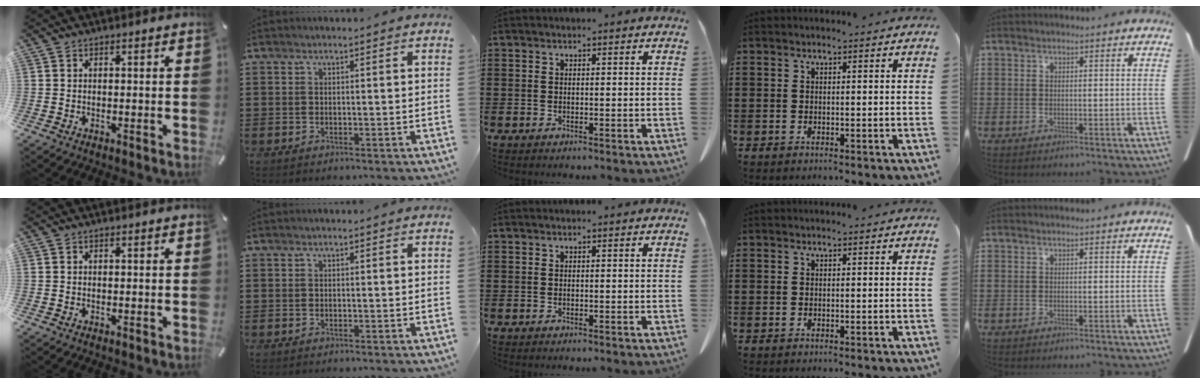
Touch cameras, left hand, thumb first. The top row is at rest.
{}